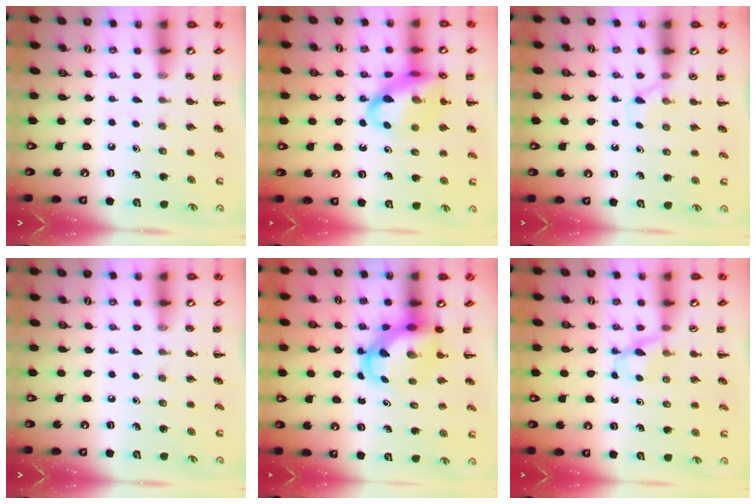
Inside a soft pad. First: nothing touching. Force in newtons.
{"total": 15.6, "press": 15.3, "slide": 3.1}
{"total": 2.5, "press": 2.3, "slide": 1.0}
{"total": 0.0}
{"total": 5.7, "press": 5.6, "slide": 1.0}
{"total": 3.4, "press": 3.1, "slide": 1.4}